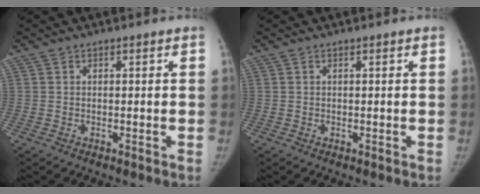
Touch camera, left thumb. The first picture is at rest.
{"total": 0.0}